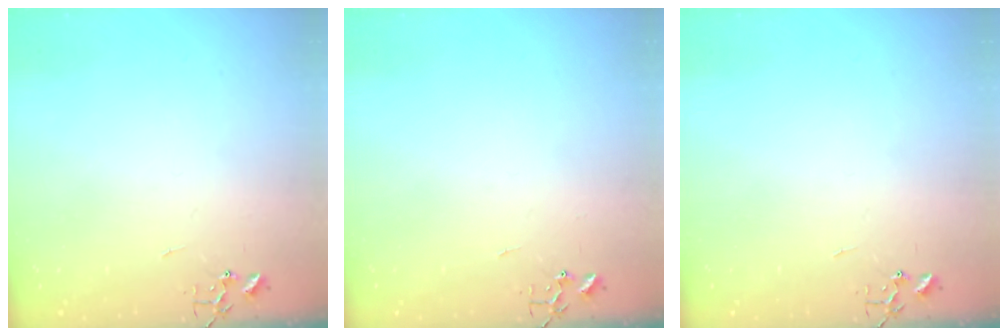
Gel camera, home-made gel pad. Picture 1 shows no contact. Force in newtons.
{"total": 0.0}
{"total": 0.0}